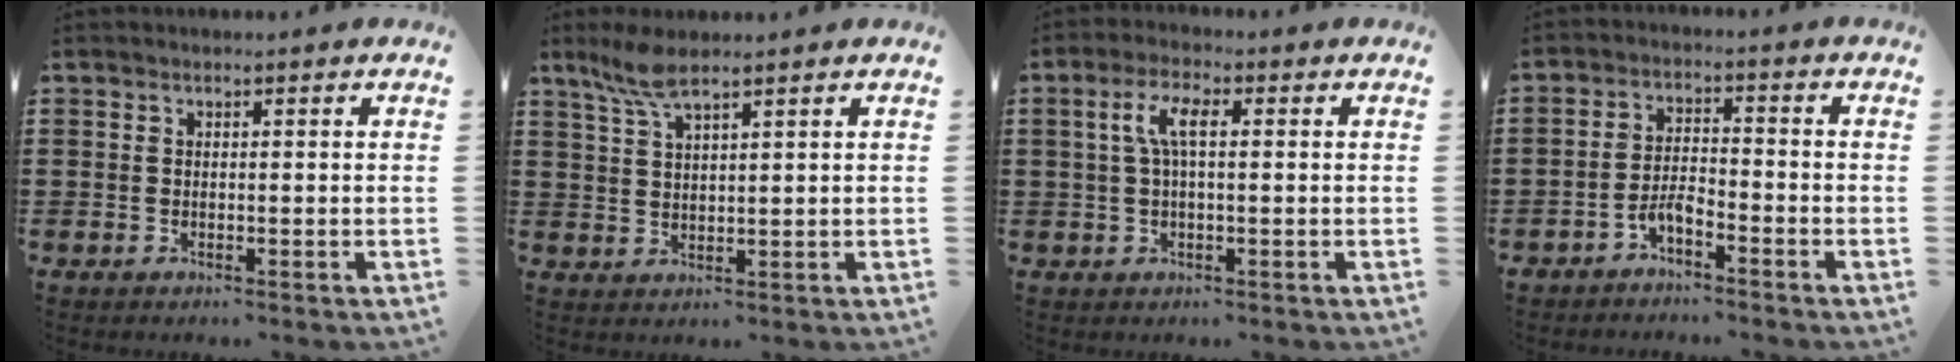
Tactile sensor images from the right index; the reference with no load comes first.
{"total": 4.8, "force": [3.5, 0.9, 3.1], "torque": [-0.070, 0.003, 0.063]}
{"total": 4.9, "force": [0.5, 1.6, 4.6], "torque": [-0.103, 0.004, 0.000]}
{"total": 3.5, "force": [-2.8, 0.7, 1.9], "torque": [-0.051, 0.004, -0.059]}